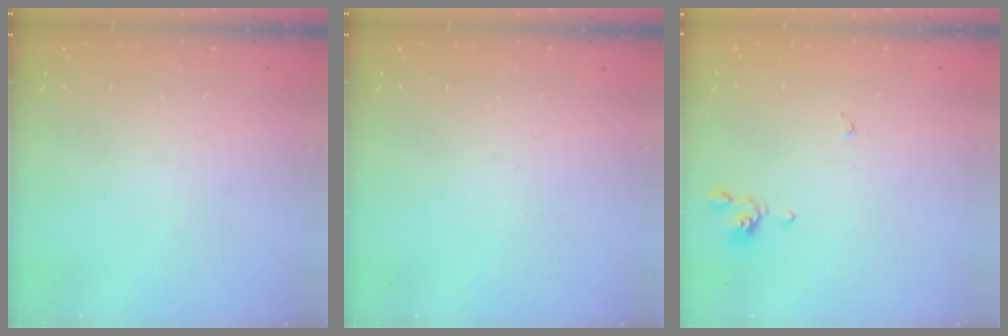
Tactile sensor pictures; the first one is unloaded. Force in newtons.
{"total": 0.0}
{"total": 0.0}